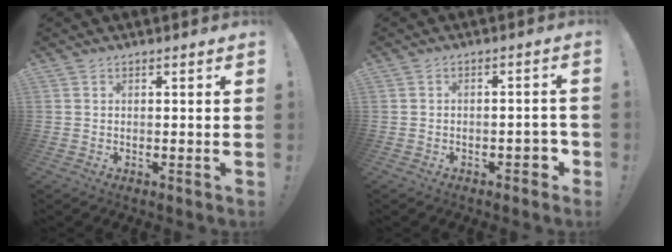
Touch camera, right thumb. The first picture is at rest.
{"total": 4.2, "force": [-2.2, 2.4, 2.7], "torque": [-0.036, 0.016, -0.036]}